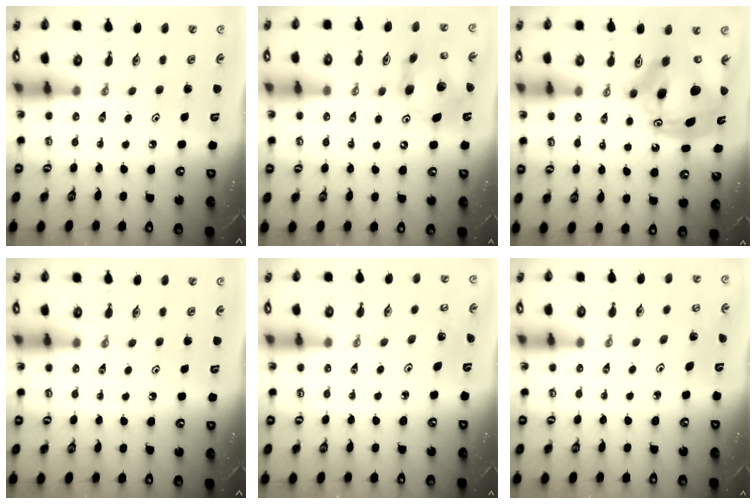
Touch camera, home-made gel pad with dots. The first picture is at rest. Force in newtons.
{"total": 14.4, "press": 14.3, "slide": 1.2}
{"total": 19.1, "press": 19.0, "slide": 1.7}
{"total": 0.0}
{"total": 1.8, "press": 1.8, "slide": 0.1}
{"total": 2.3, "press": 2.3, "slide": 0.2}